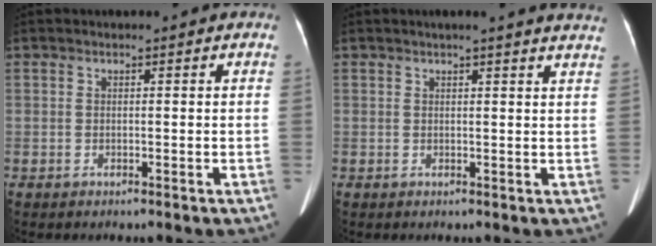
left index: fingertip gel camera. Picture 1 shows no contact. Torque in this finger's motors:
{"motor_torque": [0.10, -0.22, -0.30, -0.09]}